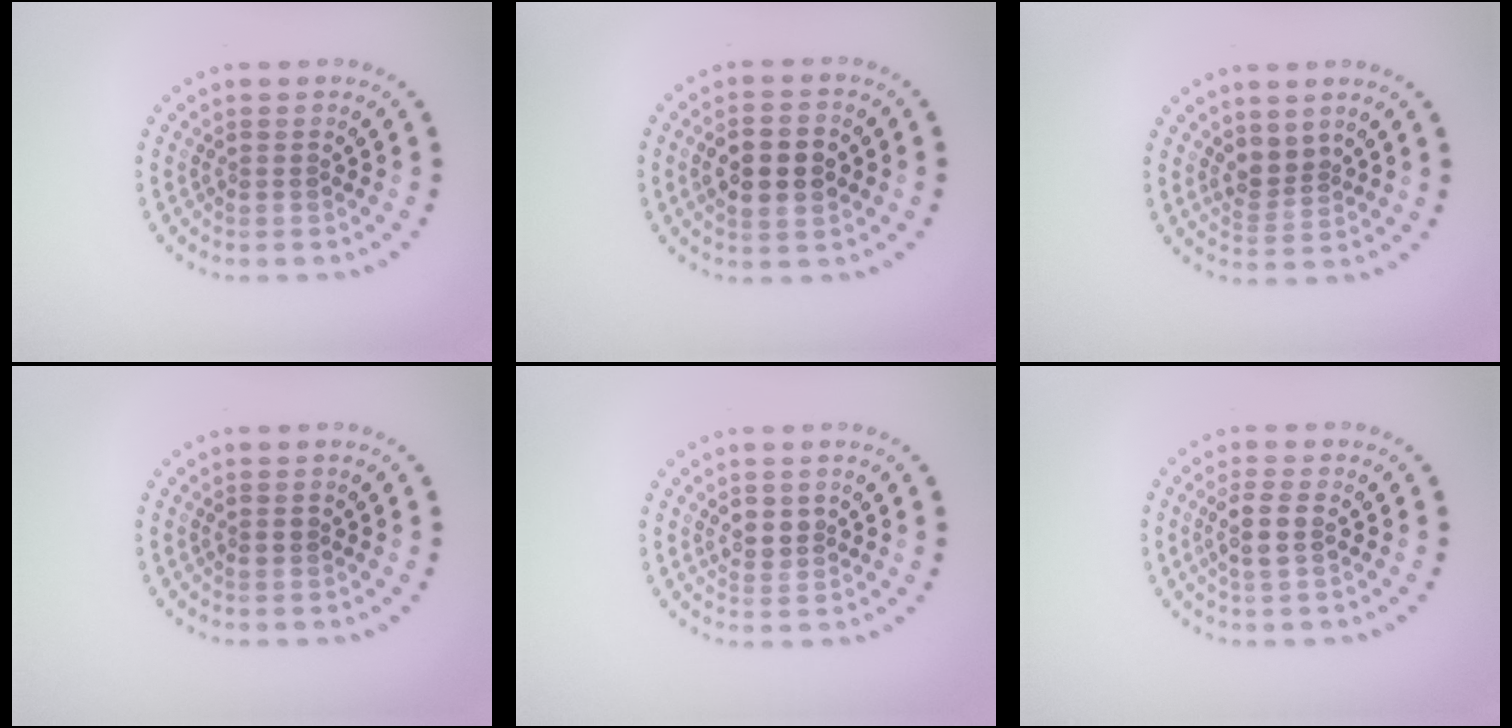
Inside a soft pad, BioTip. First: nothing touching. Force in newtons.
{"total": 4.9, "press": 4.9, "slide": 0.2}
{"total": 2.2, "press": 1.7, "slide": 1.4}
{"total": 0.7, "press": 0.7, "slide": 0.1}
{"total": 1.8, "press": 1.7, "slide": 0.6}
{"total": 2.3, "press": 2.0, "slide": 1.0}